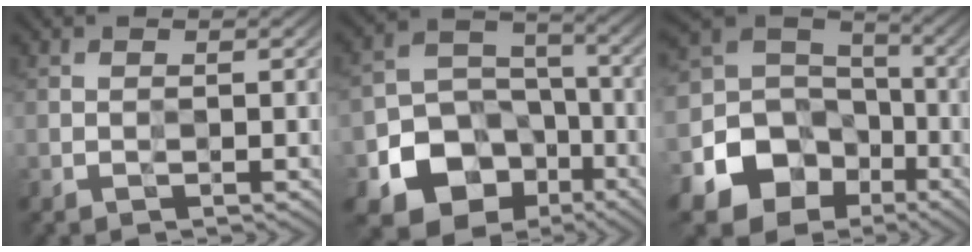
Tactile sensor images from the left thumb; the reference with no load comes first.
{"total": 14.2, "force": [-6.9, 10.9, 5.8], "torque": [-0.125, -0.033, -0.121]}
{"total": 17.5, "force": [-7.3, 14.6, 6.3], "torque": [-0.191, -0.035, -0.131]}